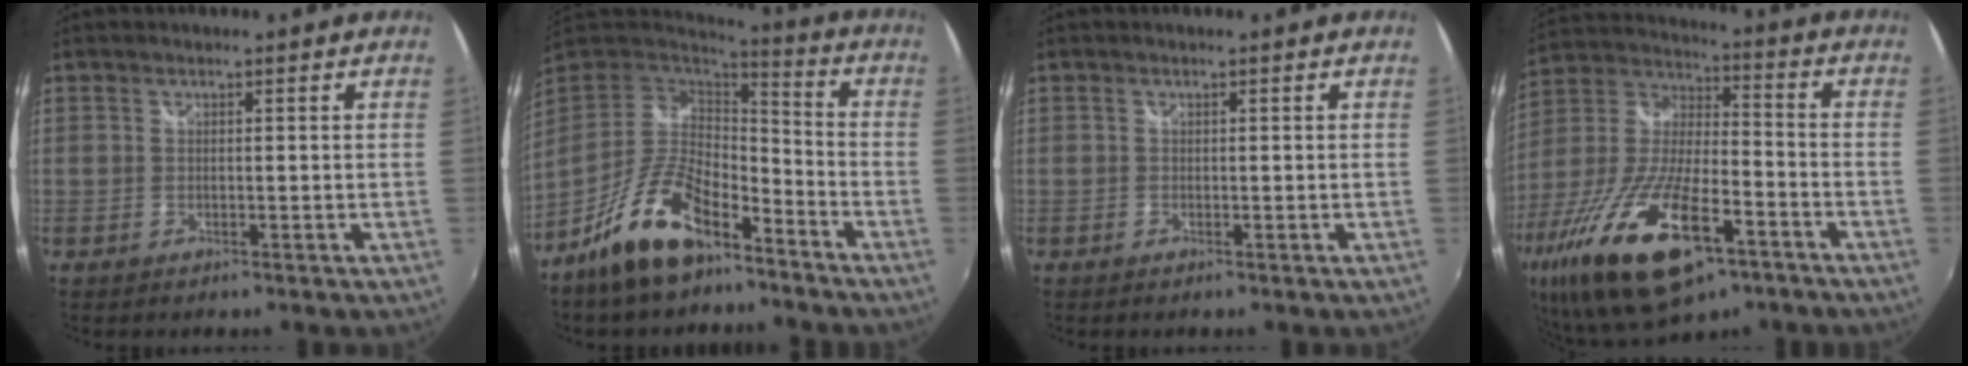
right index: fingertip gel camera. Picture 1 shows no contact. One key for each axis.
{"total": 15.7, "fx": -10.5, "fy": 5.8, "fz": 10.2, "tx": -0.204, "ty": -0.003, "tz": -0.191}
{"total": 0.0}
{"total": 26.4, "fx": -13.4, "fy": 10.2, "fz": 20.3, "tx": -0.416, "ty": -0.057, "tz": -0.232}